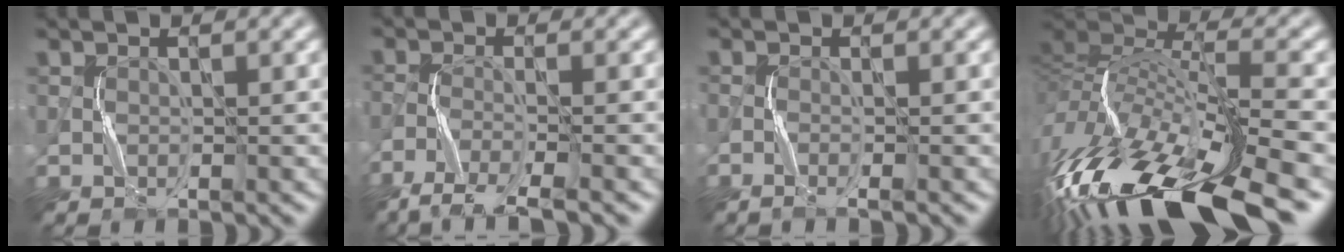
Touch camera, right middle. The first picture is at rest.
{"total": 4.3, "force": [-3.4, 0.7, 2.6], "torque": [-0.050, -0.007, -0.072]}
{"total": 1.2, "force": [-0.8, 0.1, 0.9], "torque": [-0.017, -0.002, -0.018]}
{"total": 15.9, "force": [-7.3, 5.8, 12.9], "torque": [-0.260, 0.008, -0.128]}